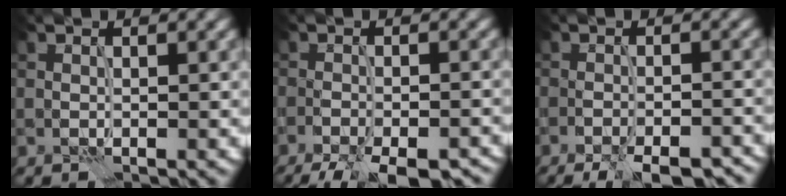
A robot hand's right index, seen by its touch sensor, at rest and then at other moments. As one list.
[{"total": 9.5, "force": [-7.6, 2.9, 4.9], "torque": [-0.064, -0.024, -0.098]}, {"total": 7.7, "force": [-6.0, 2.0, 4.4], "torque": [-0.050, -0.009, -0.076]}]